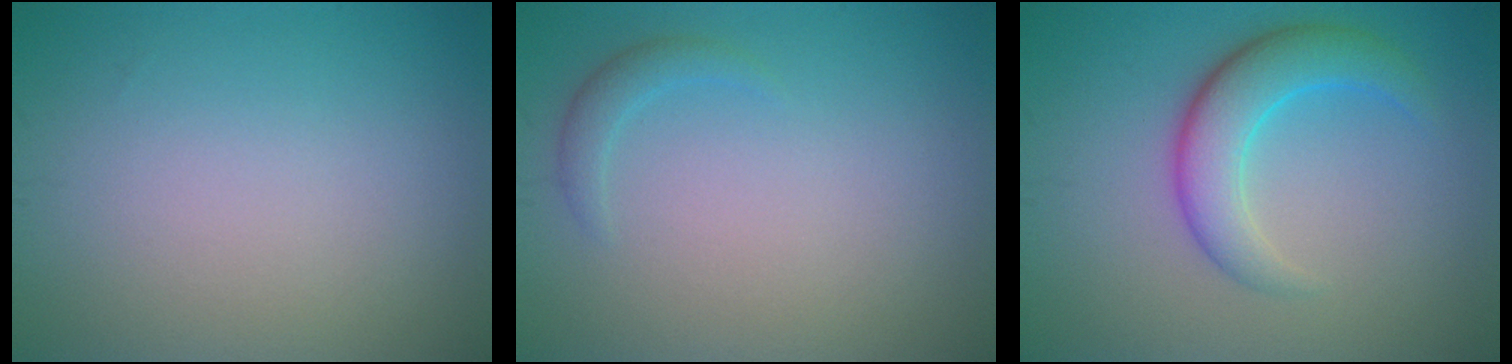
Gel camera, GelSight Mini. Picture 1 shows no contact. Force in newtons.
{"total": 1.3, "press": 1.3, "slide": 0.2}
{"total": 4.7, "press": 4.7, "slide": 0.3}